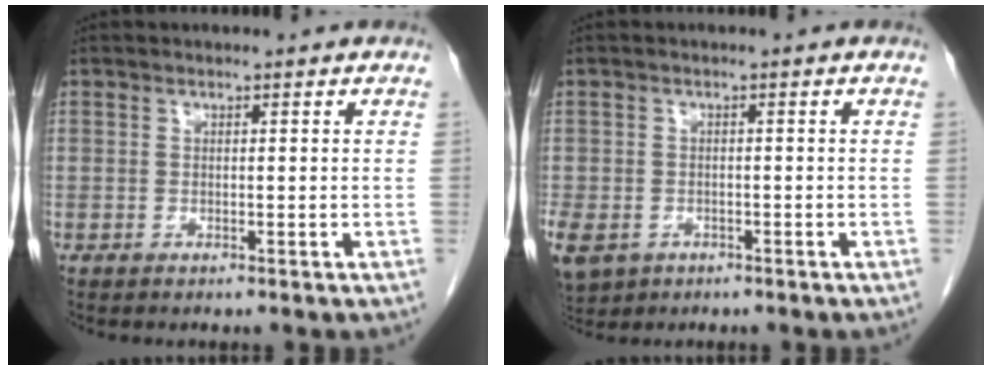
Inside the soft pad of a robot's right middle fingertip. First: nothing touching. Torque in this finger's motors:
{"motor_torque": [1.17, -0.97, 1.05, 0.21]}